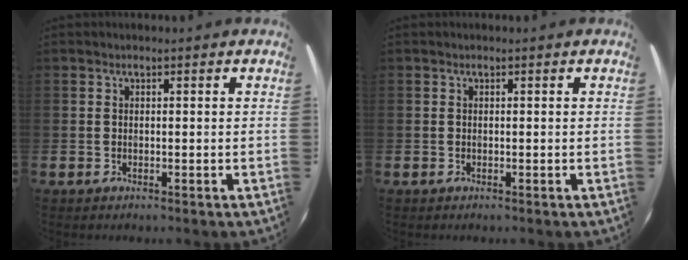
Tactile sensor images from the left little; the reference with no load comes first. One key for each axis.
{"total": 0.0}